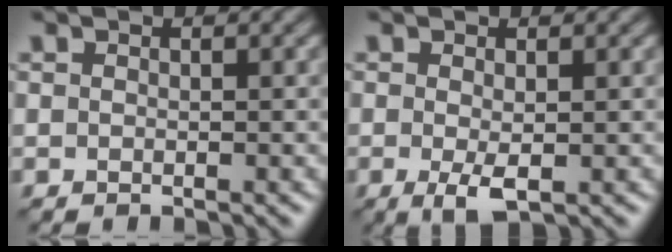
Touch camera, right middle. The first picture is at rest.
{"total": 2.4, "force": [-0.7, 0.9, 2.1], "torque": [-0.047, -0.005, -0.007]}